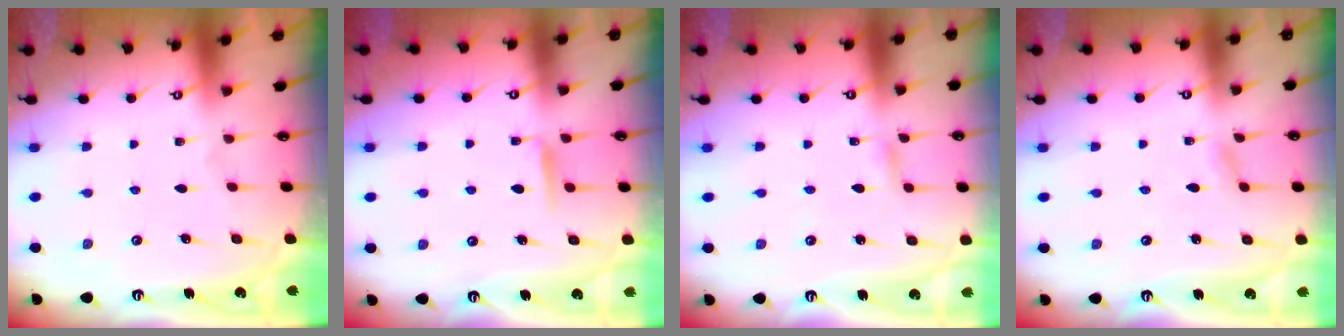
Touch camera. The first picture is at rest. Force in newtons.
{"total": 7.2, "press": 7.2, "slide": 0.9}
{"total": 2.4, "press": 2.4, "slide": 0.1}
{"total": 3.7, "press": 3.6, "slide": 0.4}